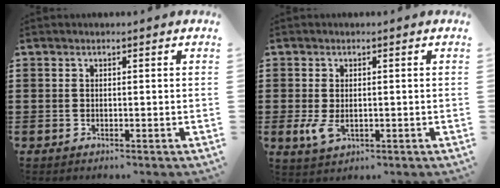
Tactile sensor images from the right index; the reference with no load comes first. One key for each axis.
{"total": 3.1, "fx": -0.5, "fy": 1.7, "fz": 2.5, "tx": -0.070, "ty": -0.006, "tz": -0.014}